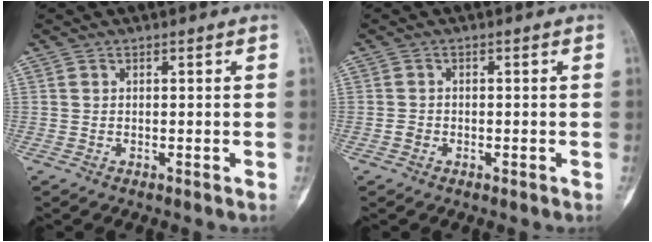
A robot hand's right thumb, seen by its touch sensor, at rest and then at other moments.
{"total": 1.2, "force": [-0.5, 1.0, 0.4], "torque": [-0.004, 0.004, -0.012]}